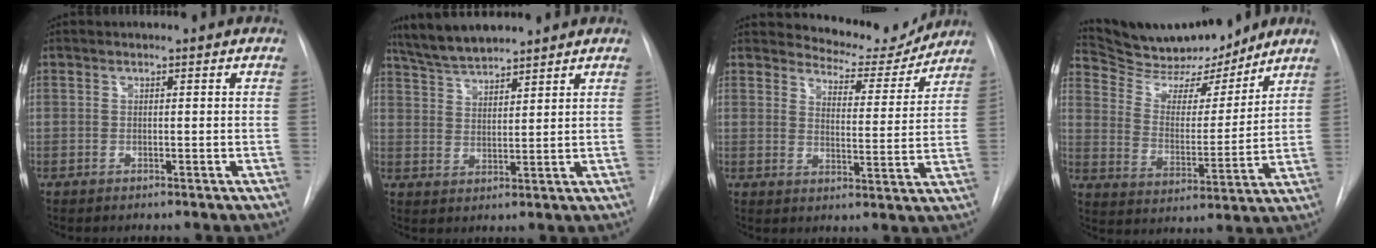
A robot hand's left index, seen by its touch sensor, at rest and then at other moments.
{"total": 7.7, "force": [7.1, 0.9, 2.7], "torque": [-0.060, 0.017, 0.136]}
{"total": 9.1, "force": [8.8, 2.1, 0.3], "torque": [-0.002, -0.022, 0.115]}
{"total": 15.2, "force": [14.1, 3.7, 4.2], "torque": [-0.070, -0.007, 0.230]}